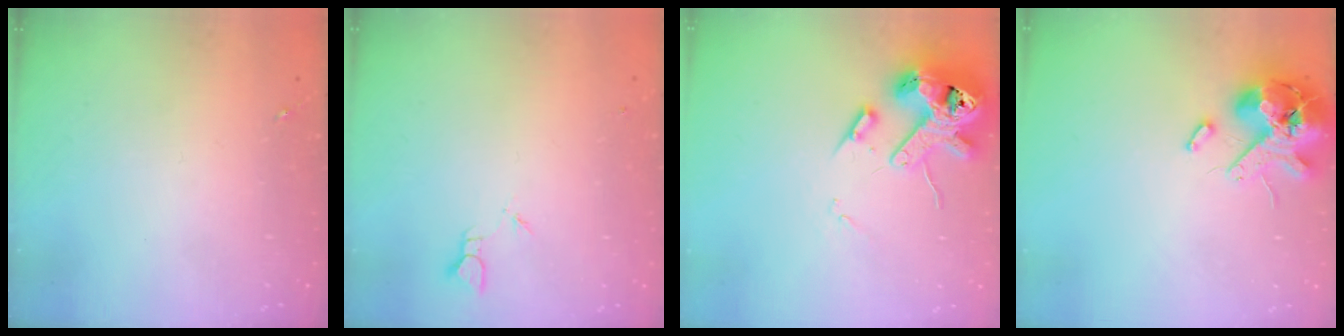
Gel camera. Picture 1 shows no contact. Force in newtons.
{"total": 1.9, "press": 1.9, "slide": 0.1}
{"total": 14.8, "press": 14.7, "slide": 2.3}
{"total": 13.6, "press": 13.5, "slide": 2.2}